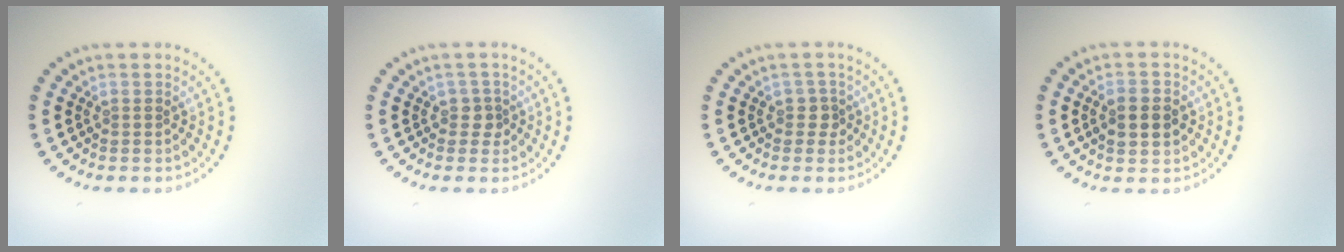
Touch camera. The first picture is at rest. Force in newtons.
{"total": 1.3, "press": 1.1, "slide": 0.7}
{"total": 1.2, "press": 1.0, "slide": 0.6}
{"total": 2.8, "press": 2.8, "slide": 0.1}